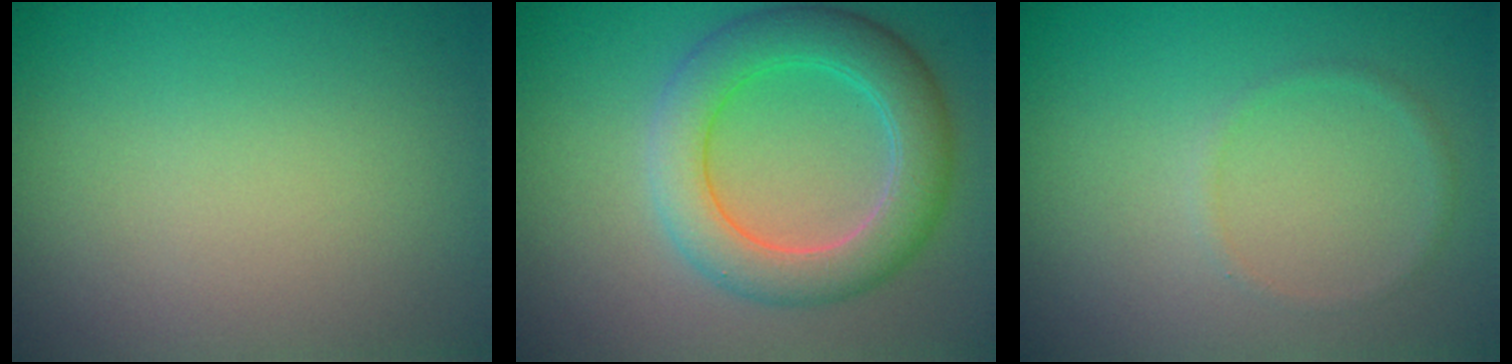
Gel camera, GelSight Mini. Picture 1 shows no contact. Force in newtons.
{"total": 5.7, "press": 5.7, "slide": 0.3}
{"total": 0.8, "press": 0.8, "slide": 0.1}